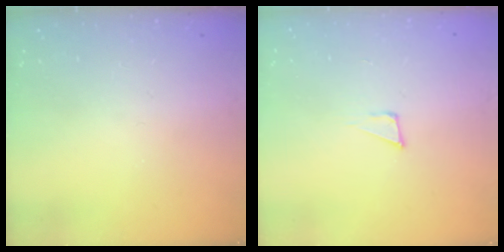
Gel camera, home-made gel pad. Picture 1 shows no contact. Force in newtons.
{"total": 5.0, "press": 4.9, "slide": 0.8}